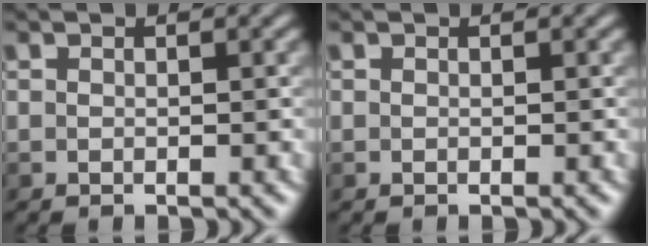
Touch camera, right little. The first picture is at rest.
{"total": 0.0}